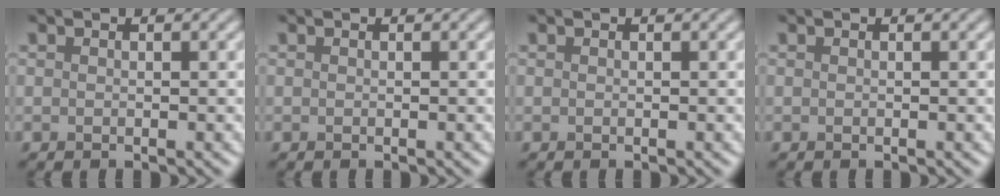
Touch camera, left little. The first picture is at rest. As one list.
[{"total": 0.0}, {"total": 0.0}, {"total": 0.0}]